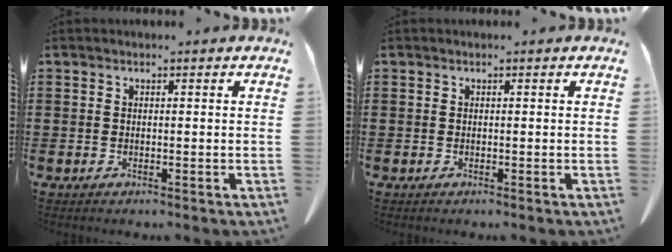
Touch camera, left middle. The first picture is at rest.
{"total": 0.0}